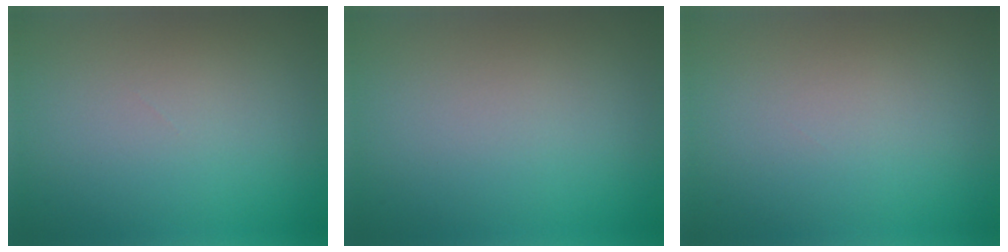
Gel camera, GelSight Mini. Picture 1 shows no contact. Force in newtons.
{"total": 0.0}
{"total": 0.0}